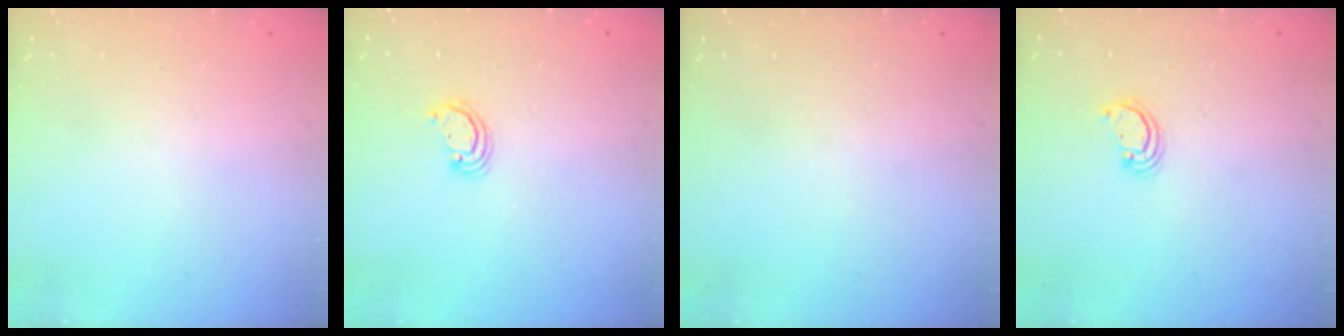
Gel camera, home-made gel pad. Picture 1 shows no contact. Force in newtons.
{"total": 3.0, "press": 2.9, "slide": 0.3}
{"total": 0.0}
{"total": 2.1, "press": 2.1, "slide": 0.1}